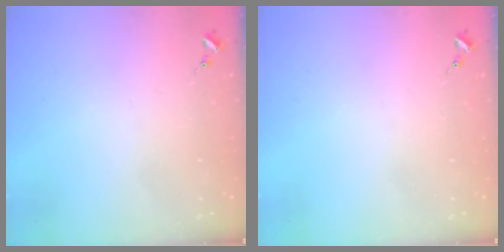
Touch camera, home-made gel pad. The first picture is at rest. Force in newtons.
{"total": 0.0}